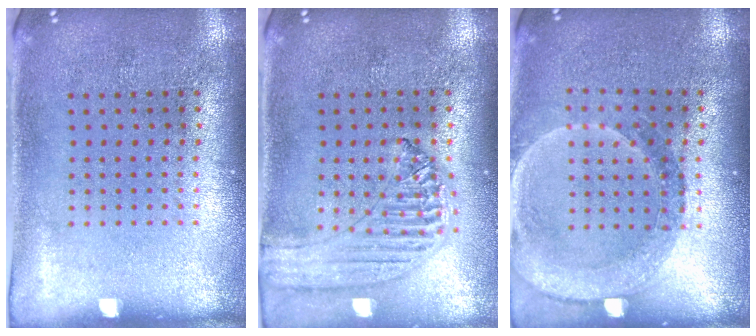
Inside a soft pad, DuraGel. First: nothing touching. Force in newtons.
{"total": 1.2, "press": 1.2, "slide": 0.1}
{"total": 1.5, "press": 1.4, "slide": 0.5}